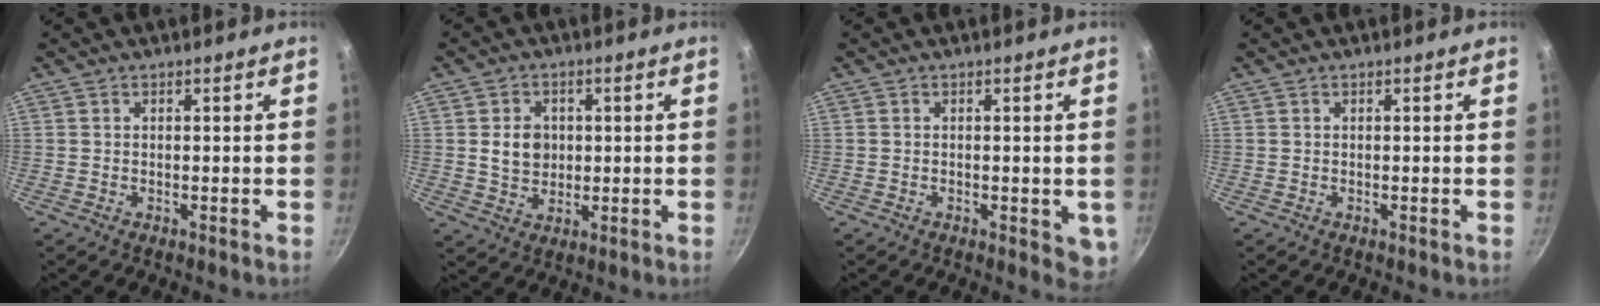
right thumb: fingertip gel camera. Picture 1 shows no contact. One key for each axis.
{"total": 6.1, "fx": 0.7, "fy": 4.9, "fz": 3.5, "tx": -0.037, "ty": -0.002, "tz": 0.014}
{"total": 4.1, "fx": -0.8, "fy": 2.1, "fz": 3.4, "tx": -0.031, "ty": -0.007, "tz": -0.009}
{"total": 0.0}